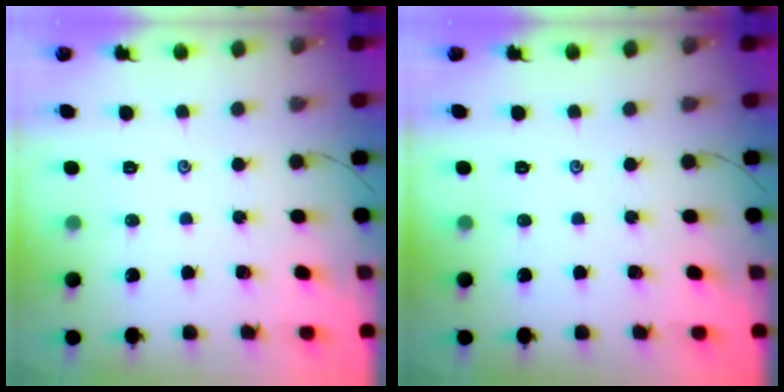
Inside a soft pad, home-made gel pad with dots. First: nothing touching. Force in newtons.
{"total": 0.0}